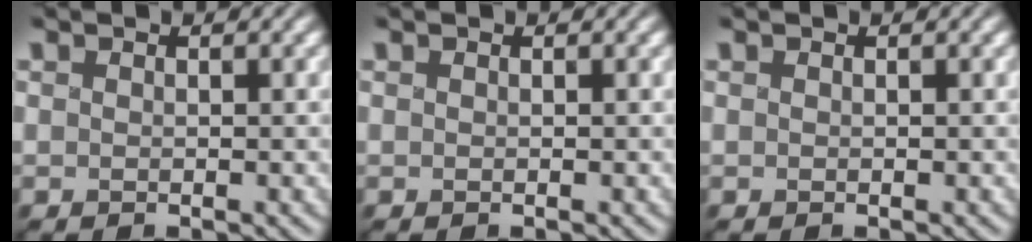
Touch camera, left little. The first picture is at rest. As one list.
[{"total": 0.0}, {"total": 0.0}]